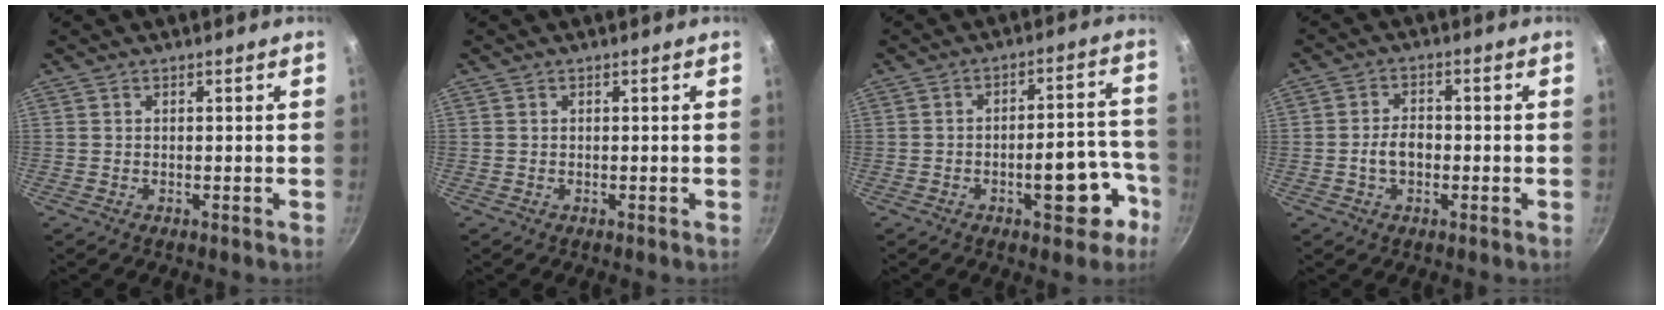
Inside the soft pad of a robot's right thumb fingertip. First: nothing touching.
{"total": 0.0}
{"total": 11.0, "force": [-5.1, 5.0, 8.4], "torque": [-0.068, 0.056, -0.061]}
{"total": 4.5, "force": [-1.0, 3.1, 3.1], "torque": [-0.044, 0.019, -0.019]}